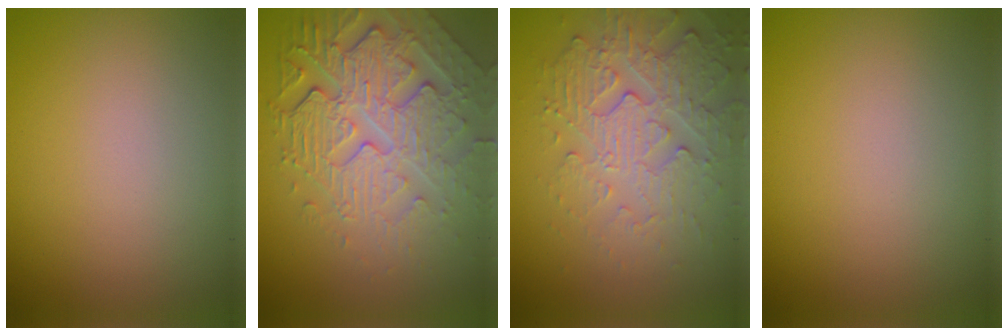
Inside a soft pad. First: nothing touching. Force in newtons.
{"total": 7.6, "press": 5.4, "slide": 5.3}
{"total": 4.3, "press": 4.1, "slide": 1.3}
{"total": 0.0}